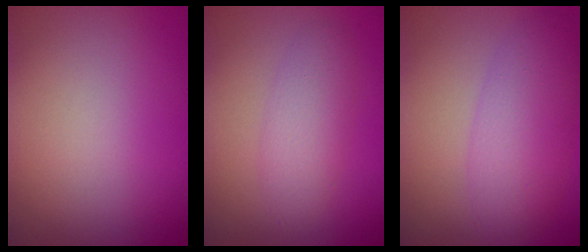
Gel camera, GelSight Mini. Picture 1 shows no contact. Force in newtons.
{"total": 3.0, "press": 3.0, "slide": 0.2}
{"total": 4.9, "press": 4.9, "slide": 0.1}